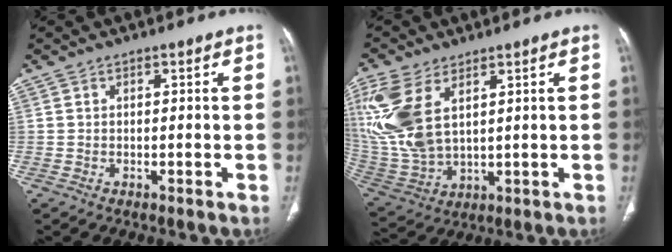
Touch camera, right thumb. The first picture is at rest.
{"total": 16.0, "force": [5.9, 8.6, 12.1], "torque": [-0.286, -0.016, 0.135]}